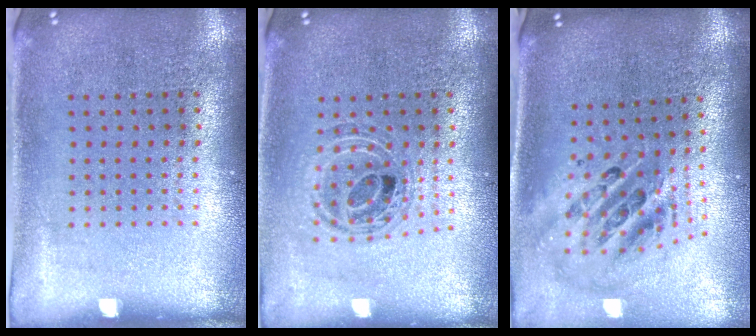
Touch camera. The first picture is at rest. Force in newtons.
{"total": 0.5, "press": 0.5, "slide": 0.1}
{"total": 2.4, "press": 1.7, "slide": 1.7}